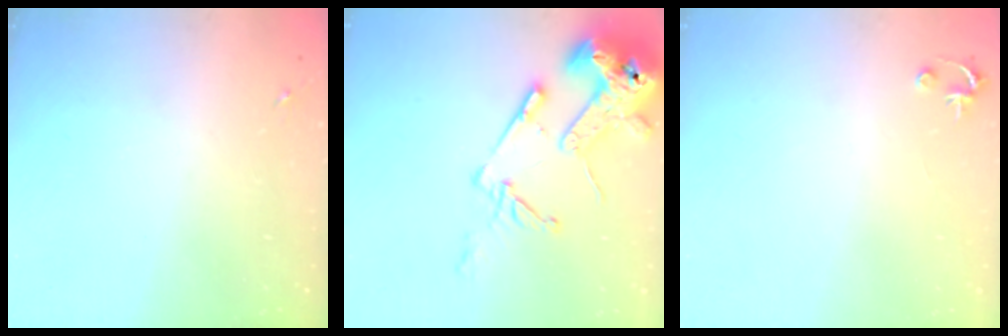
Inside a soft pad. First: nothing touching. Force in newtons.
{"total": 17.2, "press": 17.1, "slide": 2.1}
{"total": 2.5, "press": 2.5, "slide": 0.2}